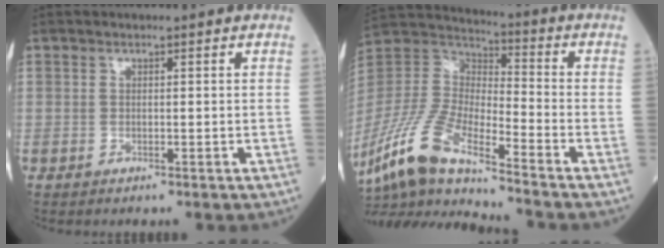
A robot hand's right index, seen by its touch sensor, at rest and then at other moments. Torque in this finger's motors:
{"motor_torque": [0.61, -0.65, 0.79, 0.21]}